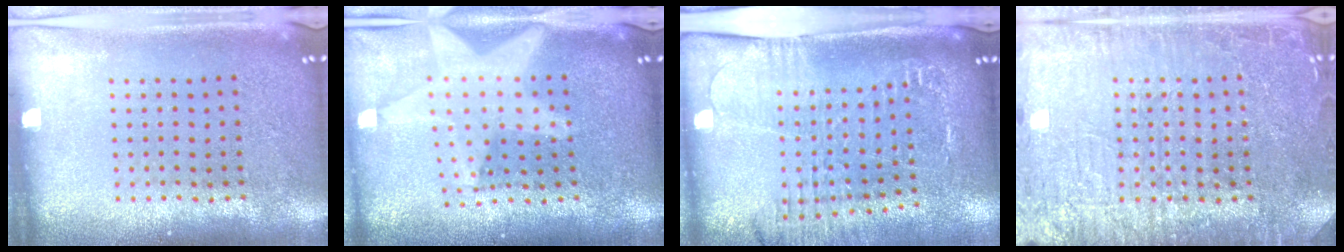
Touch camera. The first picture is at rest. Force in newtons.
{"total": 2.2, "press": 1.8, "slide": 1.2}
{"total": 1.9, "press": 1.8, "slide": 0.8}
{"total": 3.9, "press": 3.9, "slide": 0.6}